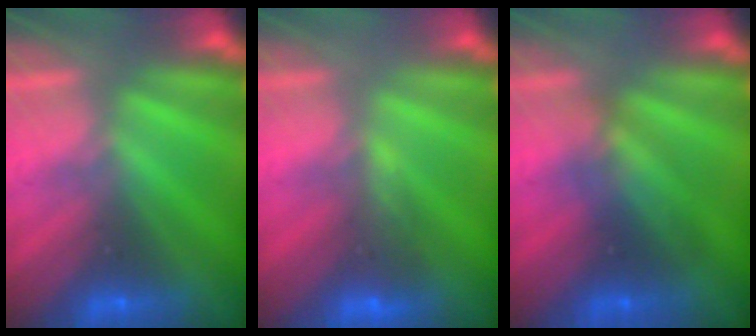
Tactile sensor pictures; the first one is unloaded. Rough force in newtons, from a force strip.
{"total": 3.9}
{"total": 2.7}